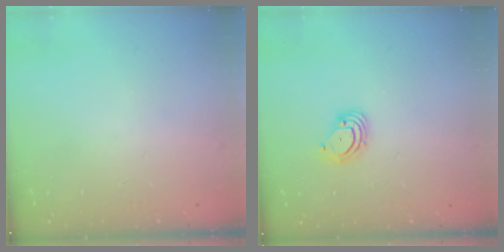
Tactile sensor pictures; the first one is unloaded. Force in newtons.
{"total": 3.4, "press": 3.4, "slide": 0.2}